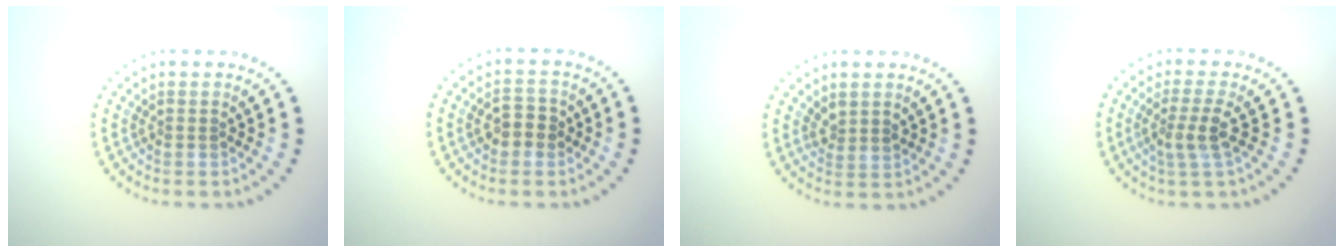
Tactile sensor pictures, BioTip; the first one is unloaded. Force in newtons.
{"total": 2.3, "press": 2.2, "slide": 0.3}
{"total": 1.3, "press": 1.1, "slide": 0.7}
{"total": 2.5, "press": 2.0, "slide": 1.5}